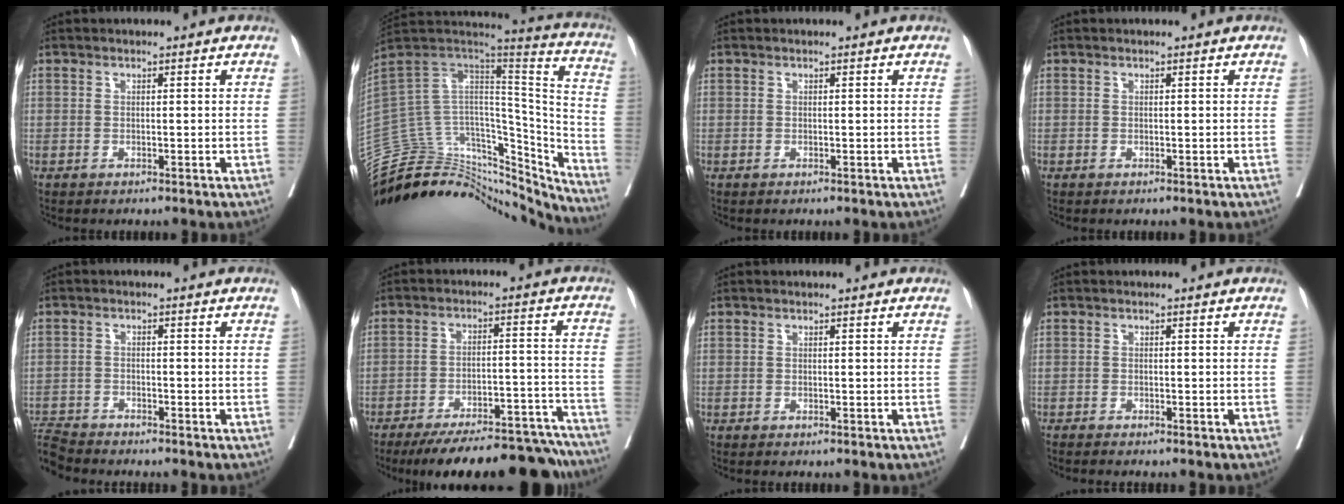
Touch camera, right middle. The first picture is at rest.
{"total": 35.2, "force": [-32.0, 10.9, 9.8], "torque": [-0.148, 0.025, -0.446]}
{"total": 0.0}
{"total": 0.0}
{"total": 4.9, "force": [-4.9, -0.2, 0.1], "torque": [-0.005, -0.012, -0.095]}
{"total": 22.4, "force": [-20.3, 4.5, 8.4], "torque": [-0.086, 0.010, -0.277]}
{"total": 0.0}
{"total": 3.0, "force": [-2.7, 0.1, 1.3], "torque": [-0.023, -0.006, -0.038]}